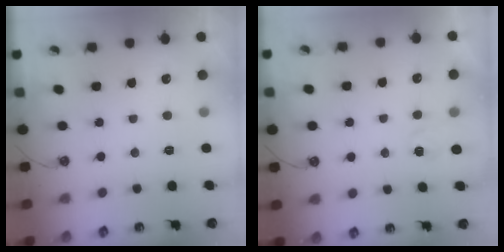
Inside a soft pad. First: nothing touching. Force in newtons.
{"total": 2.9, "press": 2.9, "slide": 0.4}